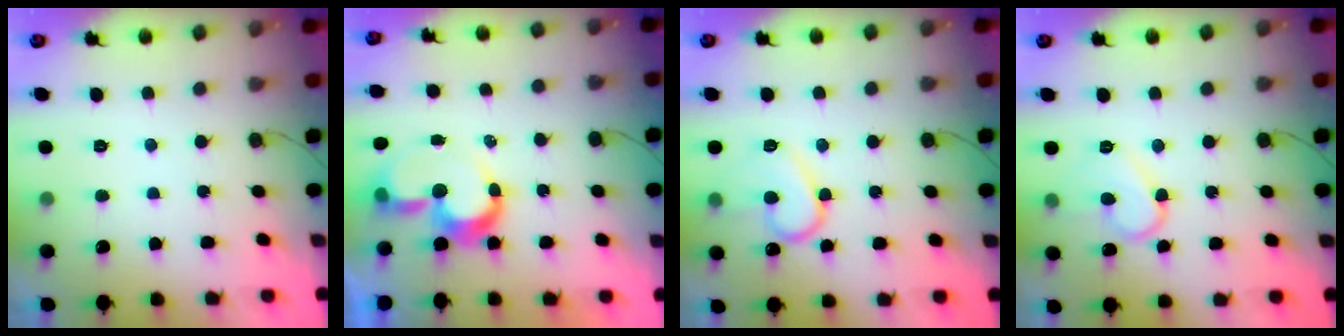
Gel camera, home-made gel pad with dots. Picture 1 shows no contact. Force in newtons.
{"total": 9.3, "press": 9.2, "slide": 1.5}
{"total": 12.9, "press": 12.8, "slide": 1.4}
{"total": 9.5, "press": 9.4, "slide": 0.7}